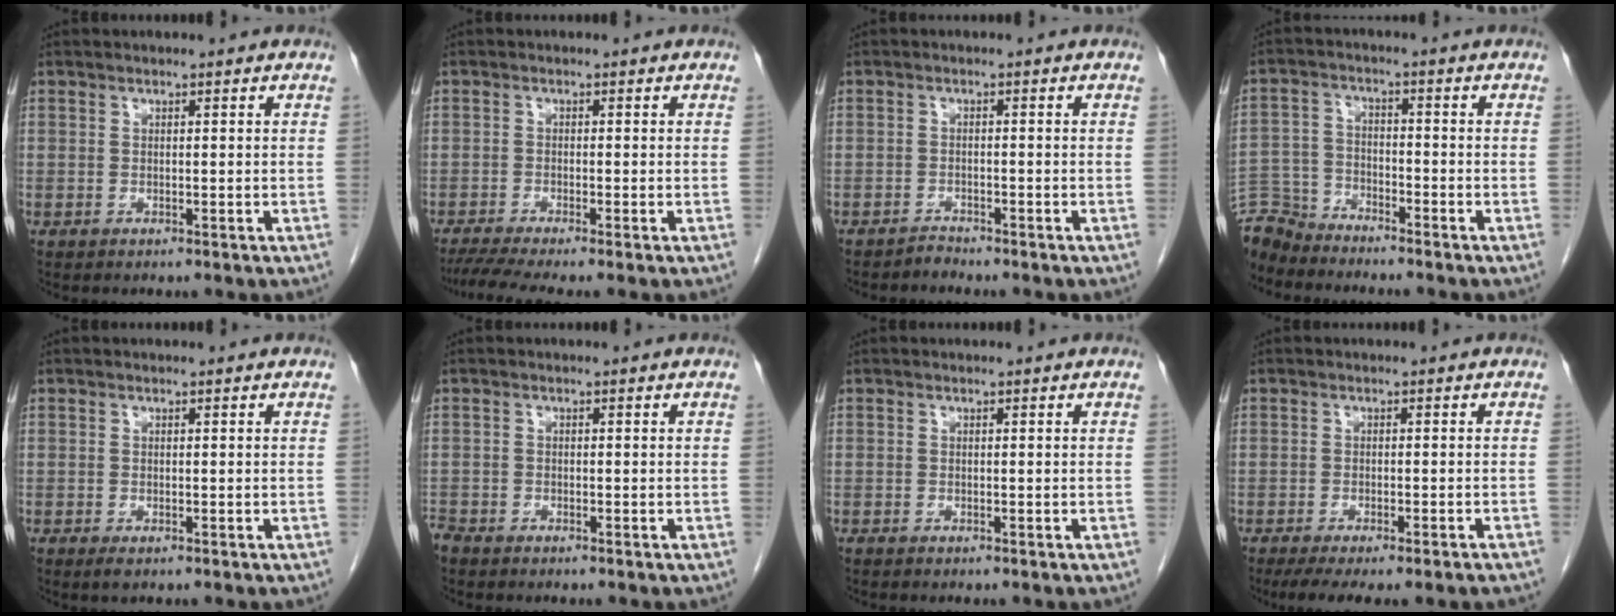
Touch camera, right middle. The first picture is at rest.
{"total": 5.6, "force": [-4.3, -0.4, 3.5], "torque": [-0.059, -0.013, -0.074]}
{"total": 1.2, "force": [-1.1, 0.0, -0.3], "torque": [0.011, -0.004, -0.020]}
{"total": 7.1, "force": [-6.9, 1.5, -0.1], "torque": [-0.004, -0.002, -0.139]}
{"total": 1.0, "force": [-0.6, 0.3, 0.7], "torque": [-0.011, -0.002, -0.005]}
{"total": 1.6, "force": [-1.5, 0.4, 0.2], "torque": [-0.008, -0.003, -0.029]}
{"total": 0.0}
{"total": 10.3, "force": [-8.5, 1.3, 5.6], "torque": [-0.068, -0.008, -0.112]}